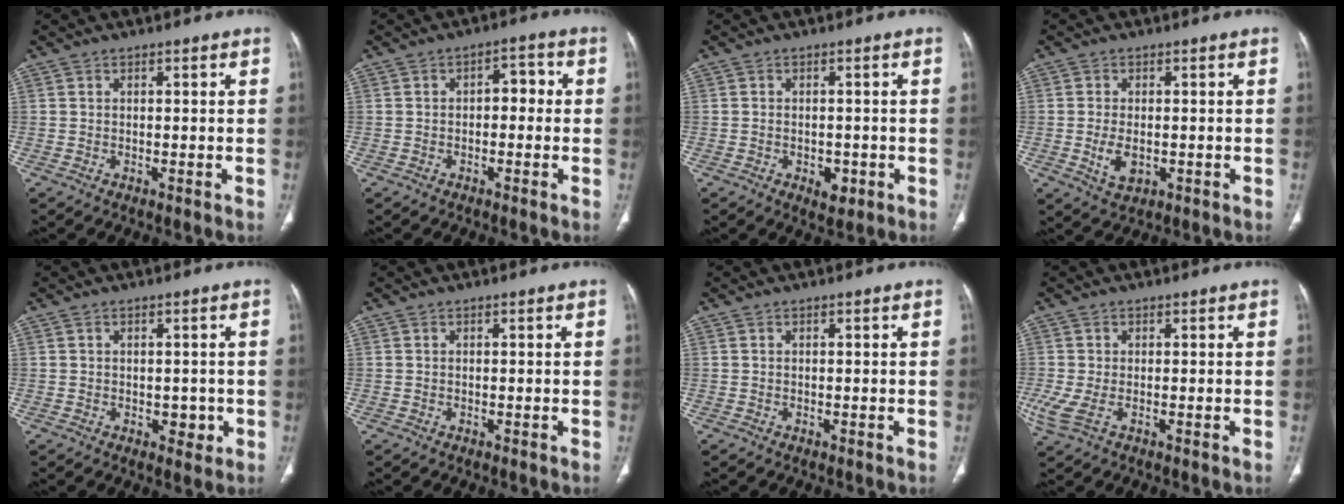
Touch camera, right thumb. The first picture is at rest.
{"total": 4.0, "force": [-0.3, 2.5, 3.1], "torque": [-0.021, 0.019, -0.013]}
{"total": 3.4, "force": [-1.3, 2.2, 2.3], "torque": [-0.021, 0.003, -0.011]}
{"total": 4.8, "force": [-0.8, 2.9, 3.7], "torque": [-0.068, -0.005, -0.007]}
{"total": 4.0, "force": [-1.0, 2.6, 2.8], "torque": [-0.013, 0.003, -0.007]}
{"total": 0.0}
{"total": 0.0}
{"total": 3.8, "force": [-0.8, 1.6, 3.4], "torque": [-0.099, -0.008, -0.015]}